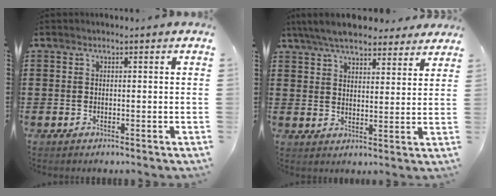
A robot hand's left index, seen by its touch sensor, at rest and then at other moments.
{"total": 6.9, "force": [6.2, 1.6, 2.6], "torque": [-0.072, -0.010, 0.115]}